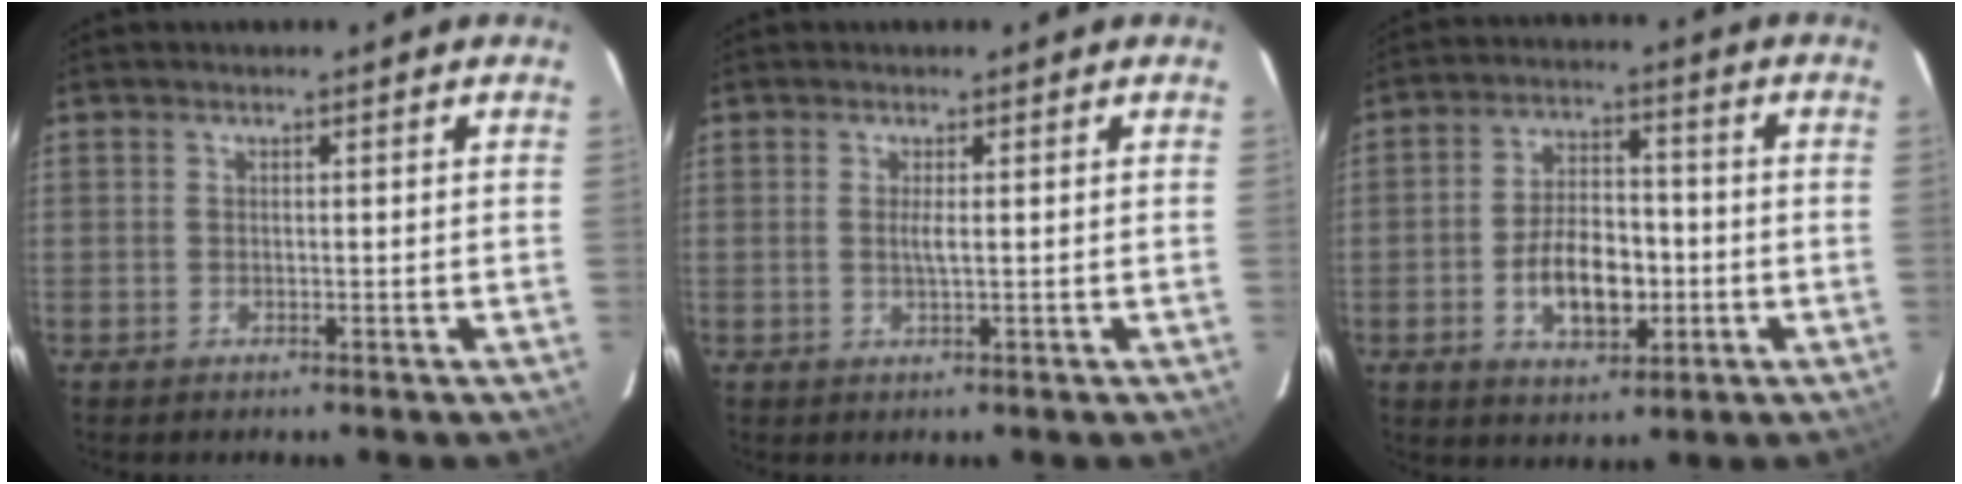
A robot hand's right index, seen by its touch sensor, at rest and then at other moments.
{"total": 1.4, "force": [0.2, -0.1, 1.4], "torque": [-0.028, -0.003, 0.002]}
{"total": 10.6, "force": [-2.9, 5.8, 8.3], "torque": [-0.159, 0.010, -0.039]}